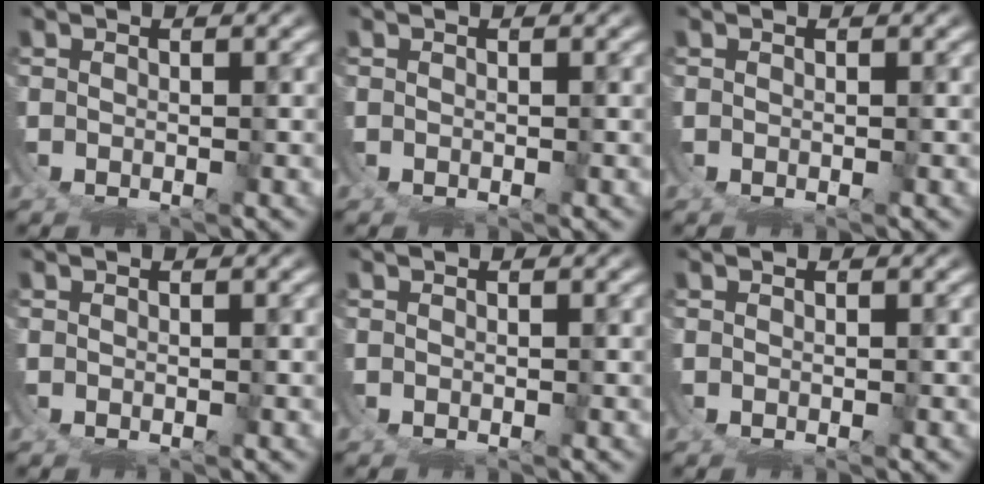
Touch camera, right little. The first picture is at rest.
{"total": 0.0}
{"total": 0.0}
{"total": 0.0}
{"total": 0.0}
{"total": 0.0}